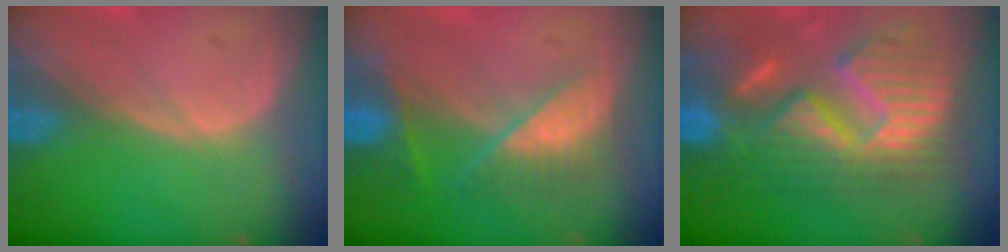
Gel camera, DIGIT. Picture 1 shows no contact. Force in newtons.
{"total": 7.1, "press": 6.3, "slide": 3.2}
{"total": 12.9, "press": 12.8, "slide": 1.4}